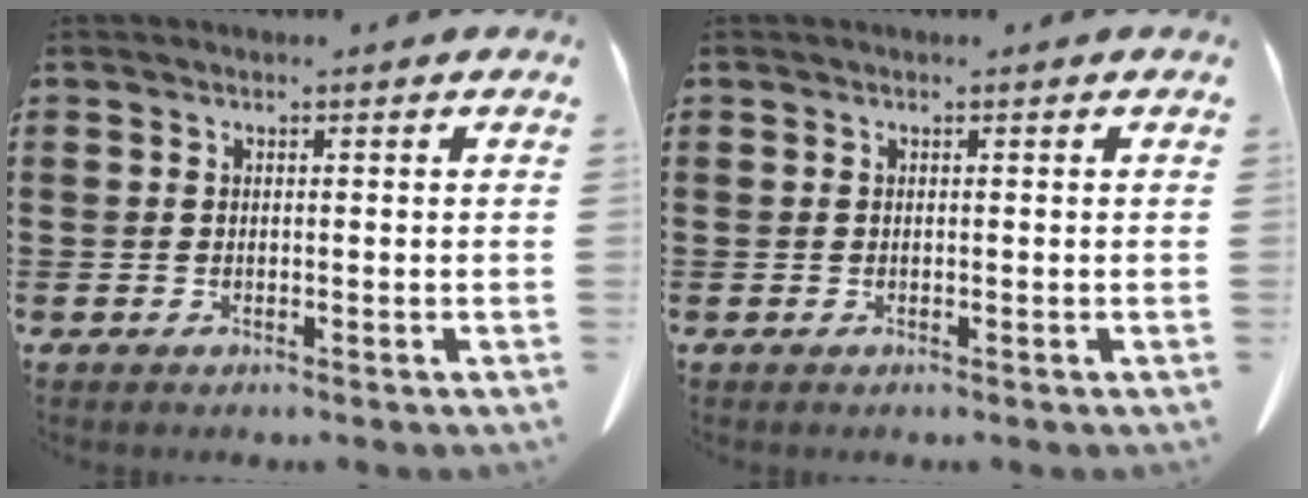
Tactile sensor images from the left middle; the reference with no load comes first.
{"total": 0.0}